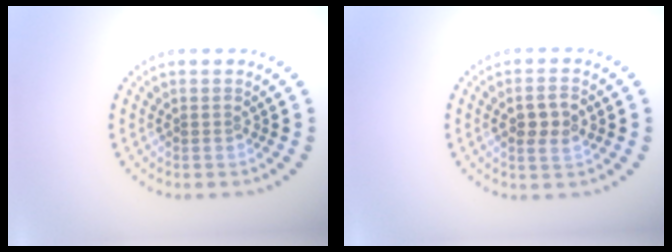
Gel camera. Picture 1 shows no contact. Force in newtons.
{"total": 2.6, "press": 2.5, "slide": 0.4}